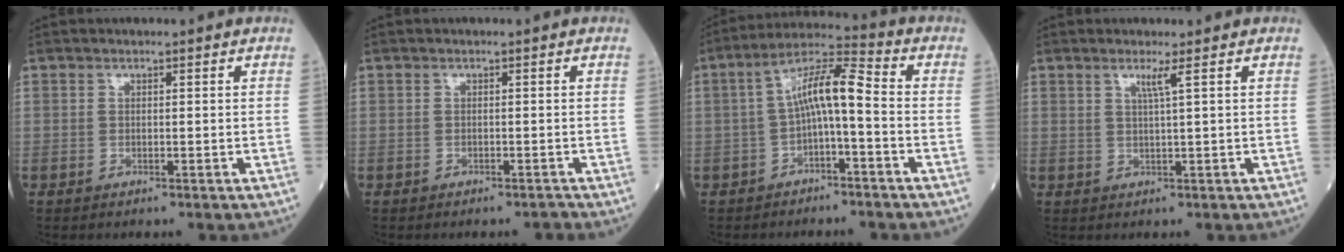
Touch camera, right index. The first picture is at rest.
{"total": 0.5, "force": [-0.5, 0.0, 0.2], "torque": [-0.002, -0.001, -0.009]}
{"total": 7.8, "force": [-1.0, 1.3, 7.6], "torque": [-0.141, 0.032, -0.020]}
{"total": 2.1, "force": [1.1, -0.6, 1.6], "torque": [-0.035, -0.006, 0.023]}